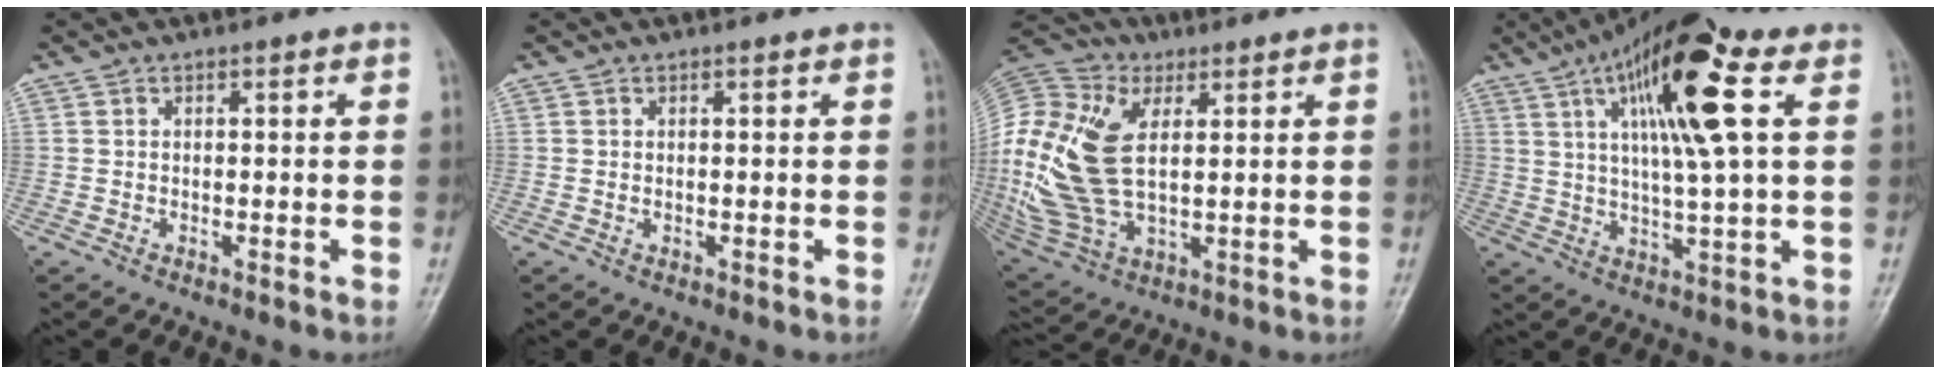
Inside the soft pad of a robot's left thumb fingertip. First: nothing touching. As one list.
[{"total": 0.0}, {"total": 19.1, "force": [2.9, 10.8, 15.5], "torque": [-0.351, -0.006, 0.053]}, {"total": 16.3, "force": [6.0, 3.4, 14.8], "torque": [-0.260, 0.000, 0.094]}]